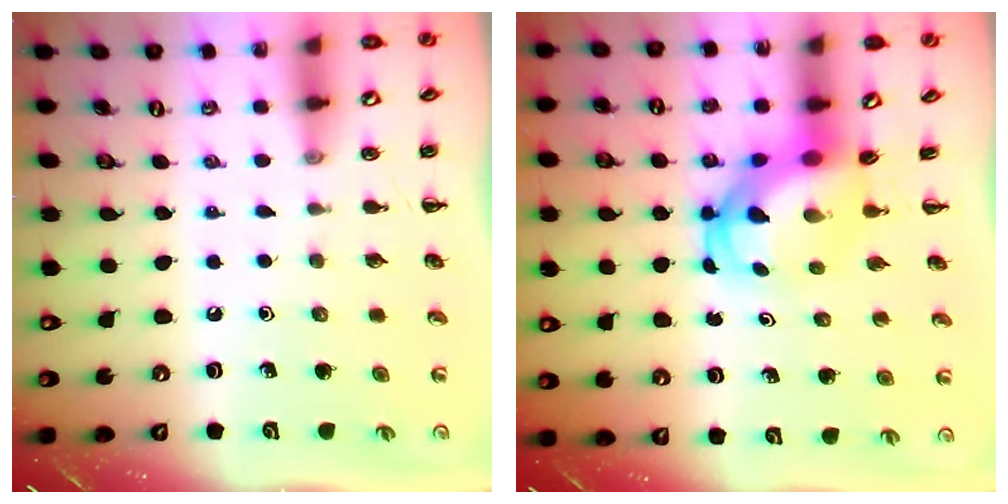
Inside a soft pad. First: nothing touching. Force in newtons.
{"total": 5.1, "press": 5.0, "slide": 0.9}